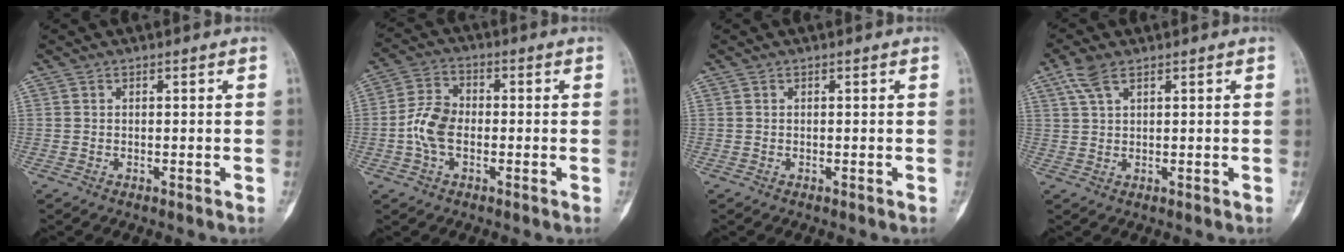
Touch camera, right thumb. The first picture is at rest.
{"total": 7.5, "force": [-1.4, 4.8, 5.5], "torque": [-0.108, 0.020, -0.035]}
{"total": 0.0}
{"total": 4.3, "force": [2.5, 1.9, 3.0], "torque": [-0.065, 0.008, 0.054]}